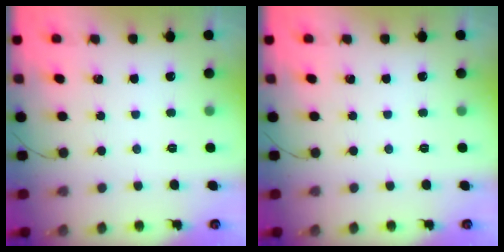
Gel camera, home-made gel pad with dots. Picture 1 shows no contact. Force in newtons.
{"total": 0.0}